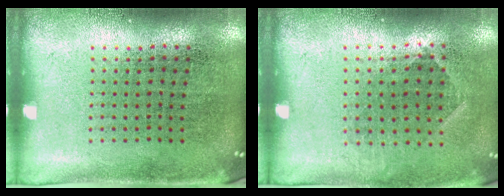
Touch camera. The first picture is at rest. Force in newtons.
{"total": 0.9, "press": 0.6, "slide": 0.6}